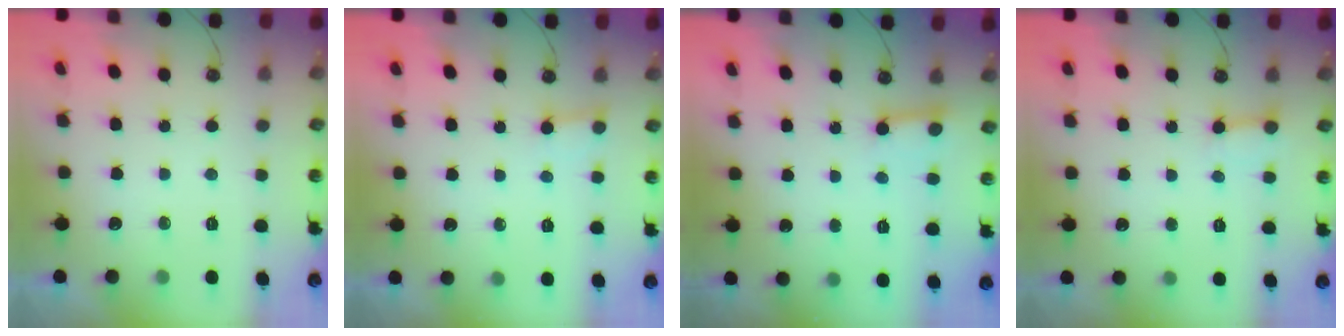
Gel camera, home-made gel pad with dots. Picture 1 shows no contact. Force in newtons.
{"total": 2.2, "press": 2.2, "slide": 0.1}
{"total": 3.7, "press": 3.7, "slide": 0.3}
{"total": 2.6, "press": 2.6, "slide": 0.3}